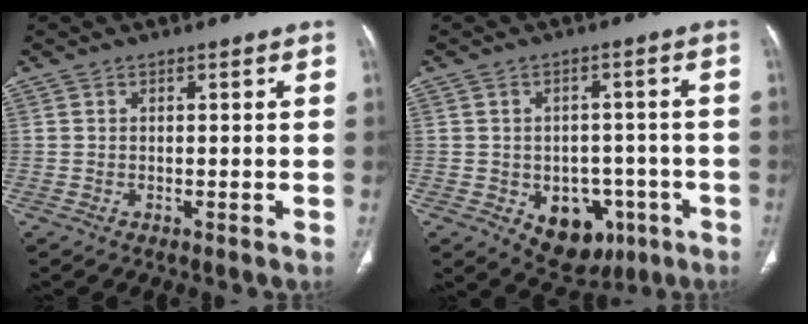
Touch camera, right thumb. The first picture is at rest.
{"total": 10.7, "force": [-4.2, 7.7, 6.1], "torque": [-0.041, 0.023, -0.042]}